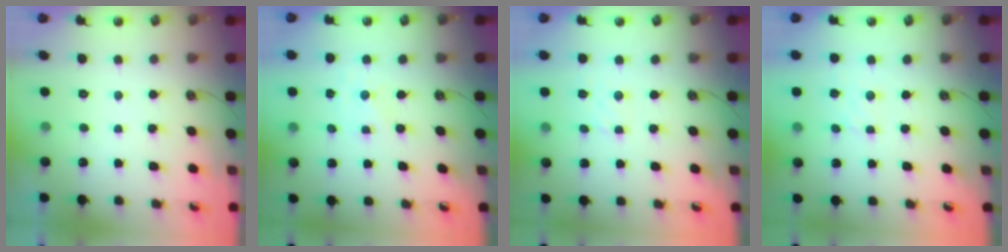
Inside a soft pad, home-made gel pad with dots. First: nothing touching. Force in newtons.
{"total": 0.0}
{"total": 2.2, "press": 2.2, "slide": 0.6}
{"total": 2.8, "press": 2.8, "slide": 0.4}